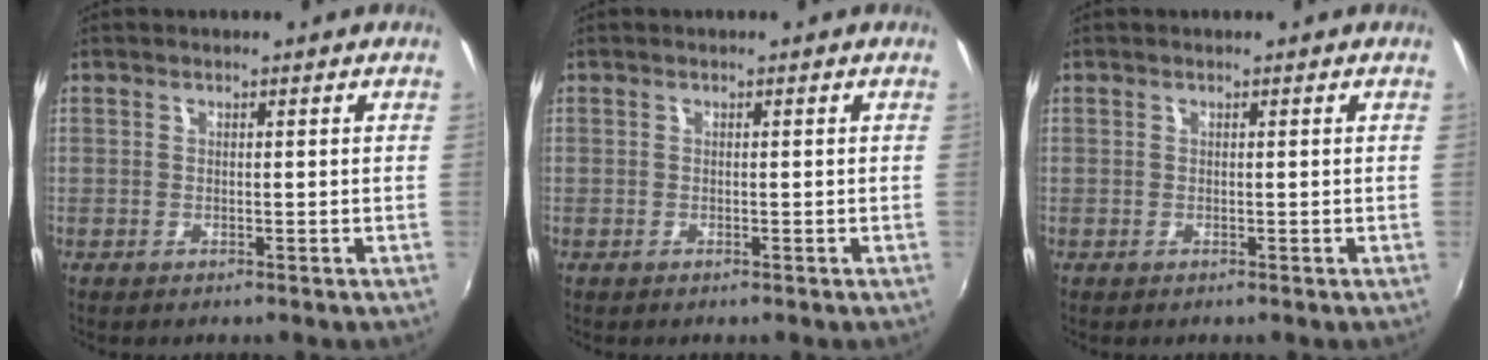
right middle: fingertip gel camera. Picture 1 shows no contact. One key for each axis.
{"total": 0.0}
{"total": 0.0}